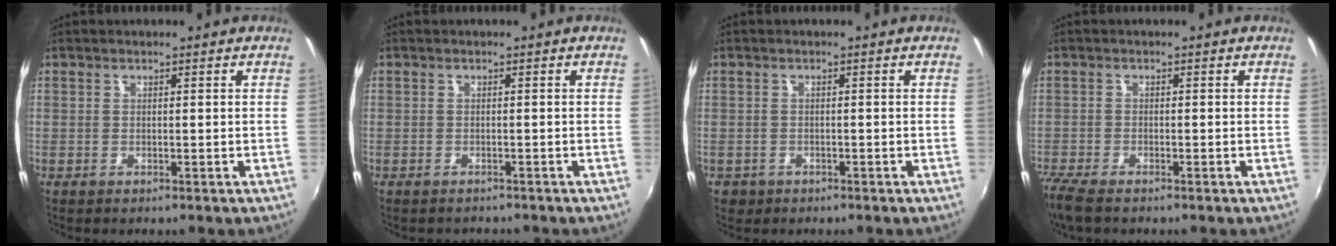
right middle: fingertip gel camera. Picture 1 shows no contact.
{"total": 1.6, "force": [-1.5, 0.5, 0.3], "torque": [-0.009, -0.006, -0.020]}
{"total": 2.4, "force": [-1.1, 2.1, 0.8], "torque": [-0.022, -0.003, -0.013]}
{"total": 5.1, "force": [-4.1, 1.2, 2.8], "torque": [-0.077, -0.022, -0.082]}